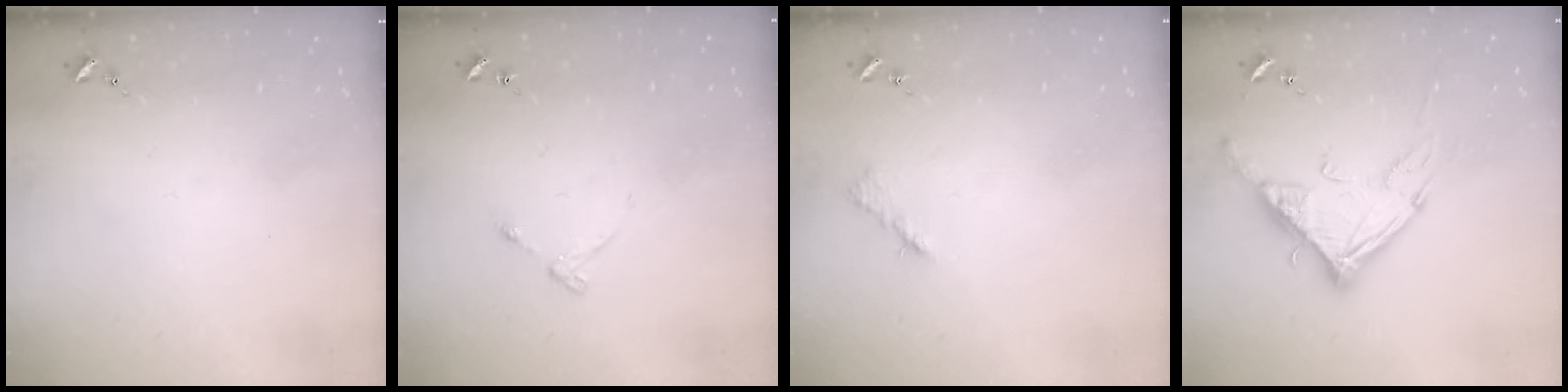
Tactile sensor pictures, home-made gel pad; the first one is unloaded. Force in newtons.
{"total": 4.7, "press": 4.6, "slide": 0.6}
{"total": 3.1, "press": 3.1, "slide": 0.4}
{"total": 14.5, "press": 14.4, "slide": 1.4}